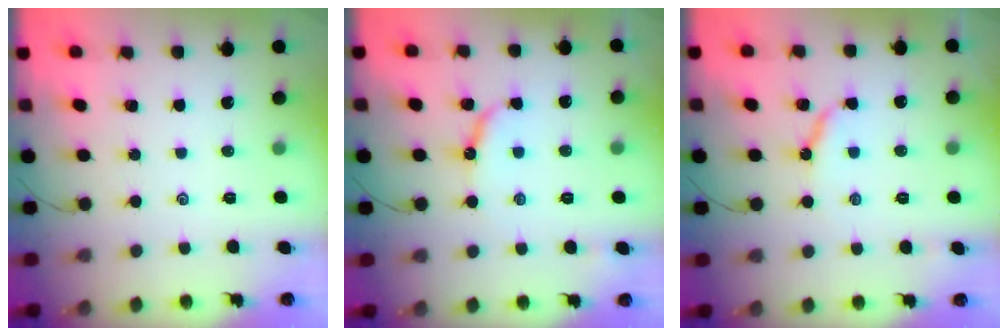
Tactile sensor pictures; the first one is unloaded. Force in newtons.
{"total": 7.1, "press": 7.1, "slide": 0.6}
{"total": 6.5, "press": 6.4, "slide": 0.7}